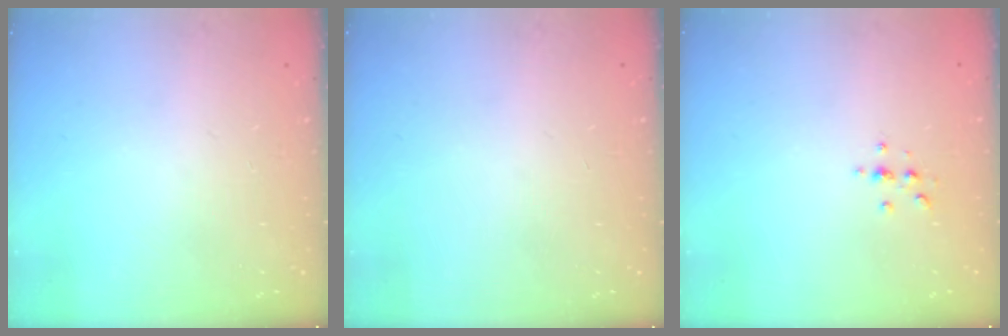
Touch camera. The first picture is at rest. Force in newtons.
{"total": 0.0}
{"total": 2.2, "press": 2.1, "slide": 0.2}